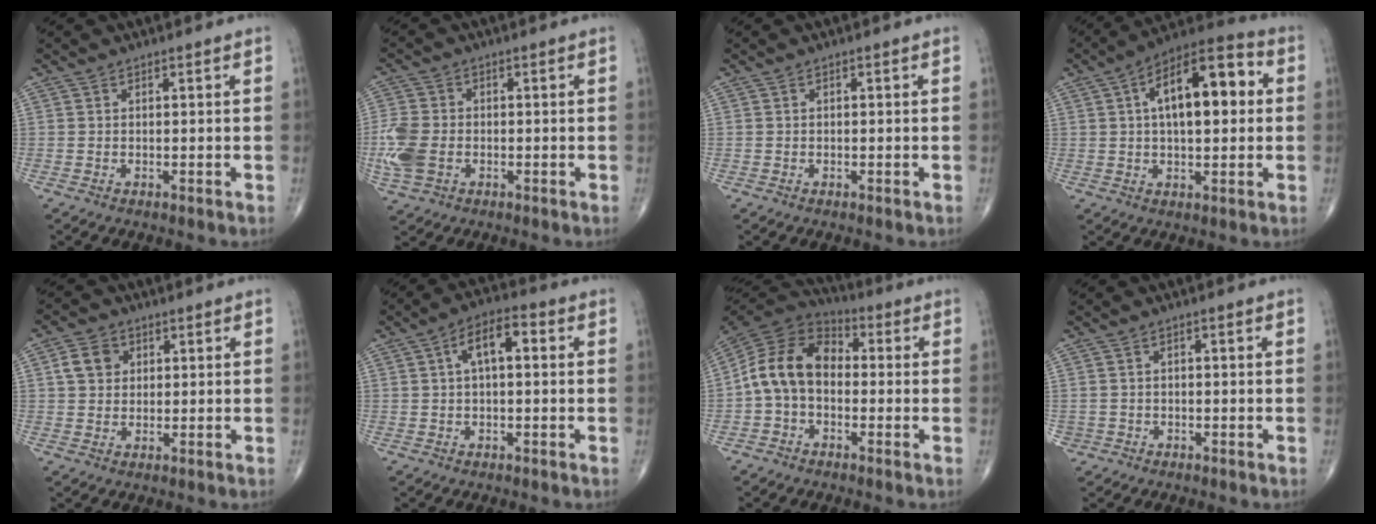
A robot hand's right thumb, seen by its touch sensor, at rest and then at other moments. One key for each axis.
{"total": 8.0, "fx": -1.7, "fy": 5.7, "fz": 5.4, "tx": -0.135, "ty": 0.003, "tz": -0.036}
{"total": 0.0}
{"total": 16.6, "fx": 3.0, "fy": 7.6, "fz": 14.5, "tx": -0.208, "ty": 0.030, "tz": 0.039}
{"total": 5.2, "fx": 1.4, "fy": 4.3, "fz": 2.6, "tx": -0.032, "ty": 0.003, "tz": 0.021}
{"total": 7.4, "fx": 1.5, "fy": 3.4, "fz": 6.4, "tx": -0.105, "ty": 0.026, "tz": 0.017}
{"total": 12.4, "fx": -1.1, "fy": 8.8, "fz": 8.6, "tx": -0.145, "ty": 0.037, "tz": -0.036}
{"total": 1.8, "fx": -0.7, "fy": 1.7, "fz": 0.1, "tx": 0.008, "ty": 0.012, "tz": -0.012}